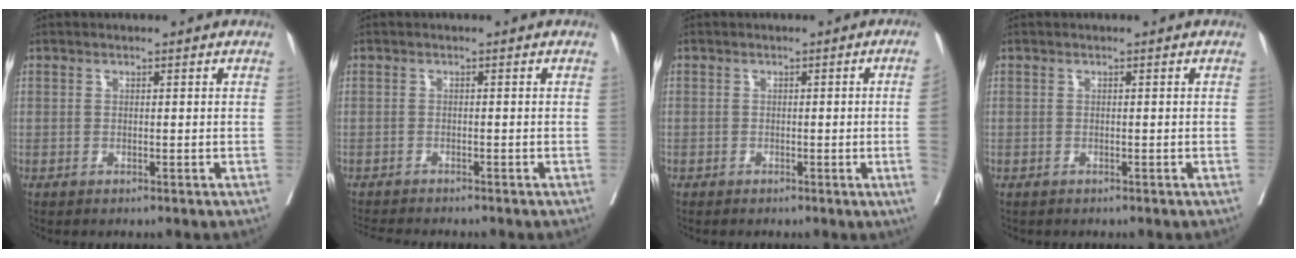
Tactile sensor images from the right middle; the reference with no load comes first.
{"total": 5.0, "force": [-4.7, 0.2, 1.7], "torque": [-0.026, -0.013, -0.073]}
{"total": 2.7, "force": [-0.5, -0.9, 2.5], "torque": [-0.032, -0.005, -0.006]}
{"total": 0.0}